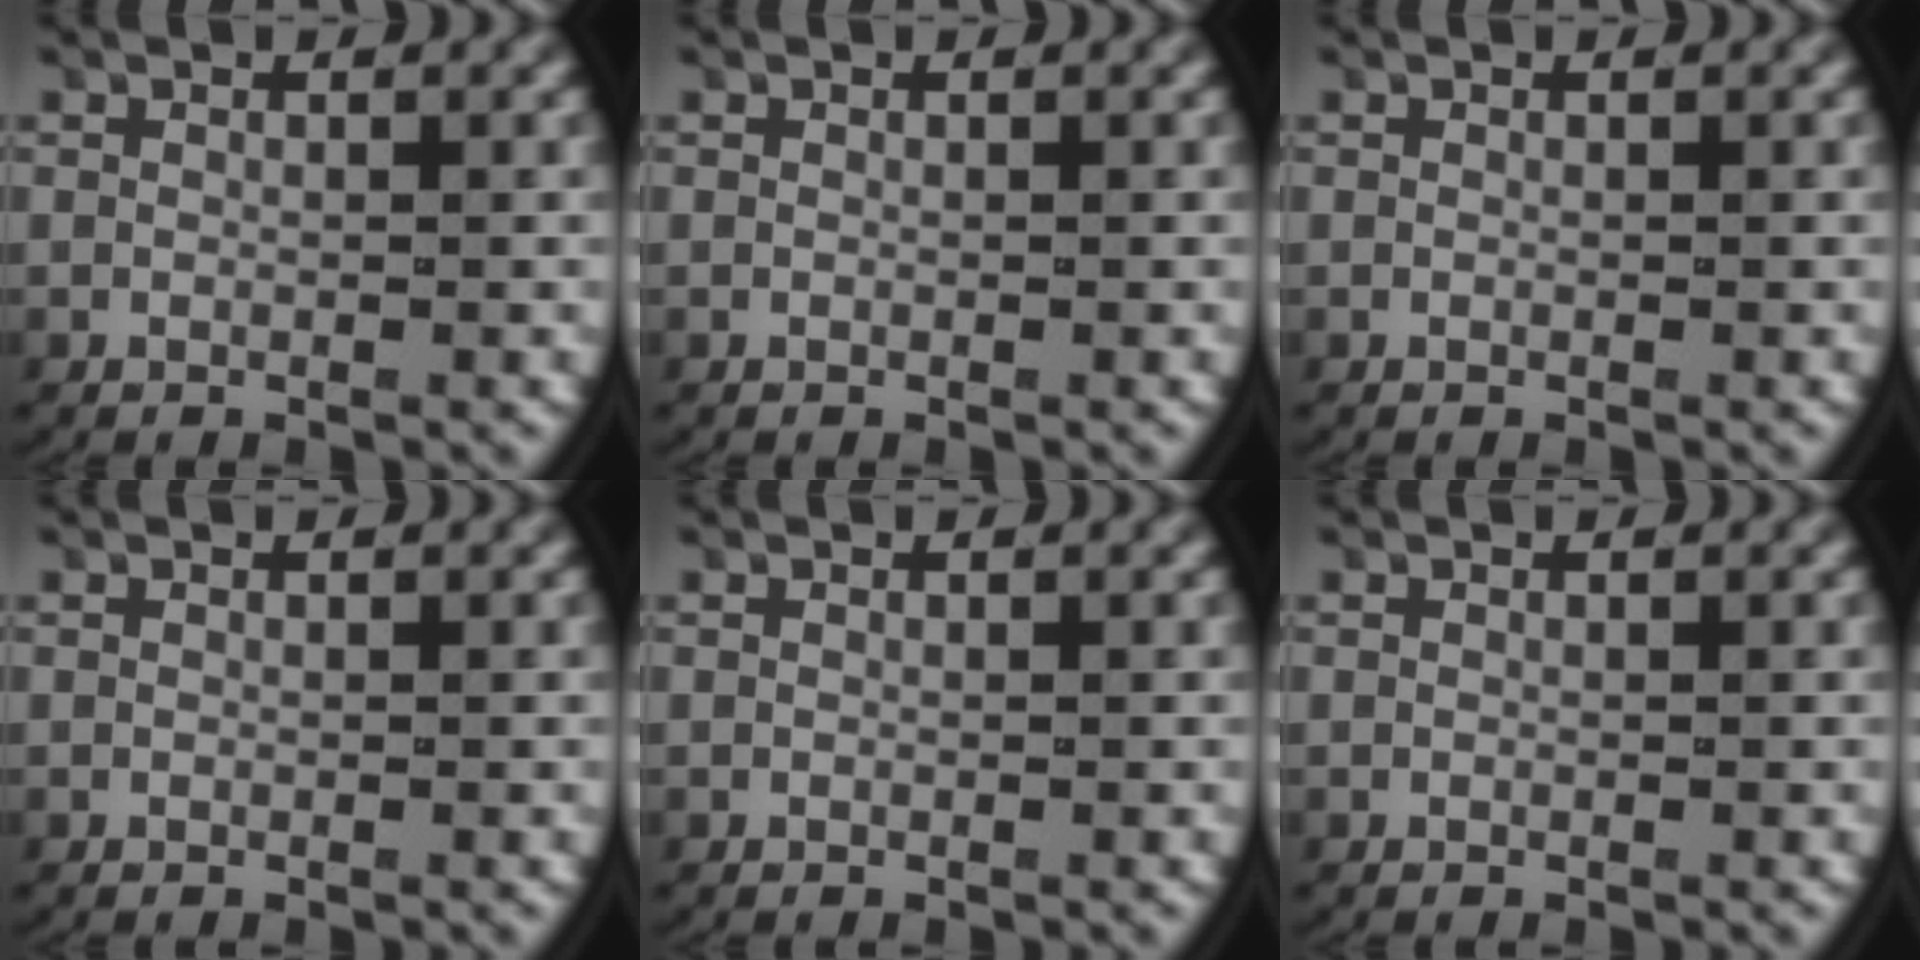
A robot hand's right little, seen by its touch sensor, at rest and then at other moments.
{"total": 0.0}
{"total": 0.0}
{"total": 0.0}
{"total": 0.0}
{"total": 0.0}